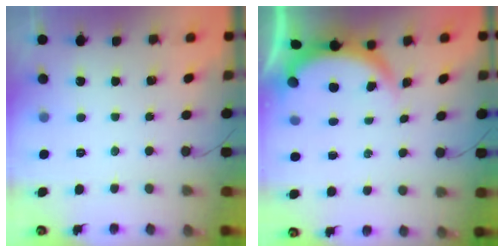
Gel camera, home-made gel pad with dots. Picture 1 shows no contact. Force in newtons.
{"total": 3.8, "press": 3.8, "slide": 0.2}